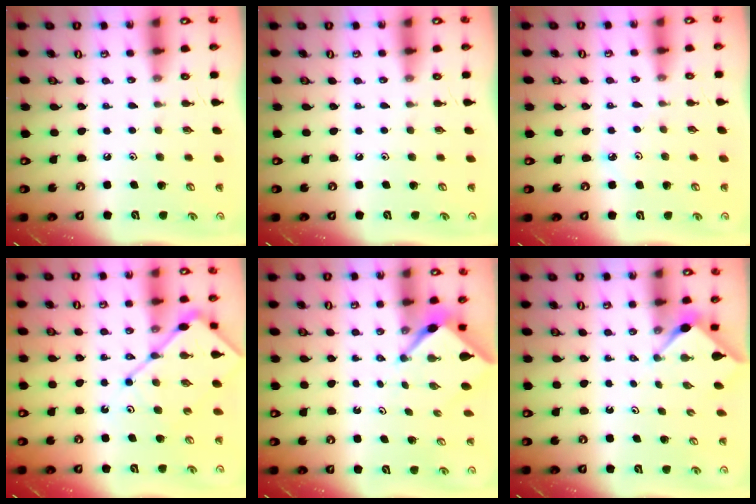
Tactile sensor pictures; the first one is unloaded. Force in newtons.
{"total": 0.0}
{"total": 2.2, "press": 2.2, "slide": 0.3}
{"total": 12.0, "press": 11.9, "slide": 1.2}
{"total": 2.8, "press": 2.8, "slide": 0.3}
{"total": 2.8, "press": 2.8, "slide": 0.4}